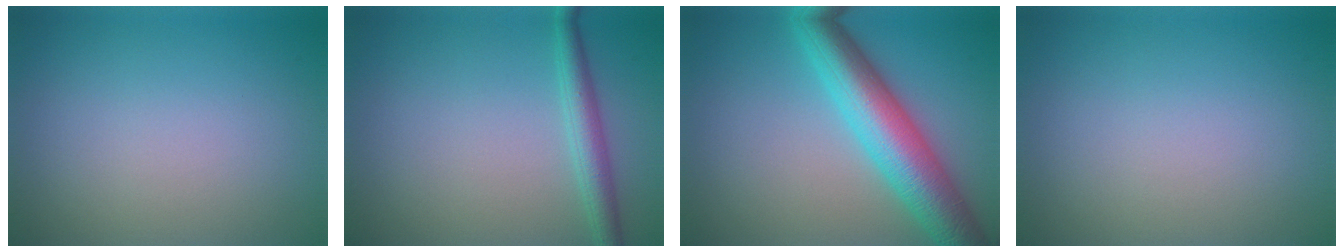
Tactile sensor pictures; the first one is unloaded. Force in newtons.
{"total": 2.6, "press": 2.6, "slide": 0.0}
{"total": 8.1, "press": 8.1, "slide": 0.1}
{"total": 0.0}